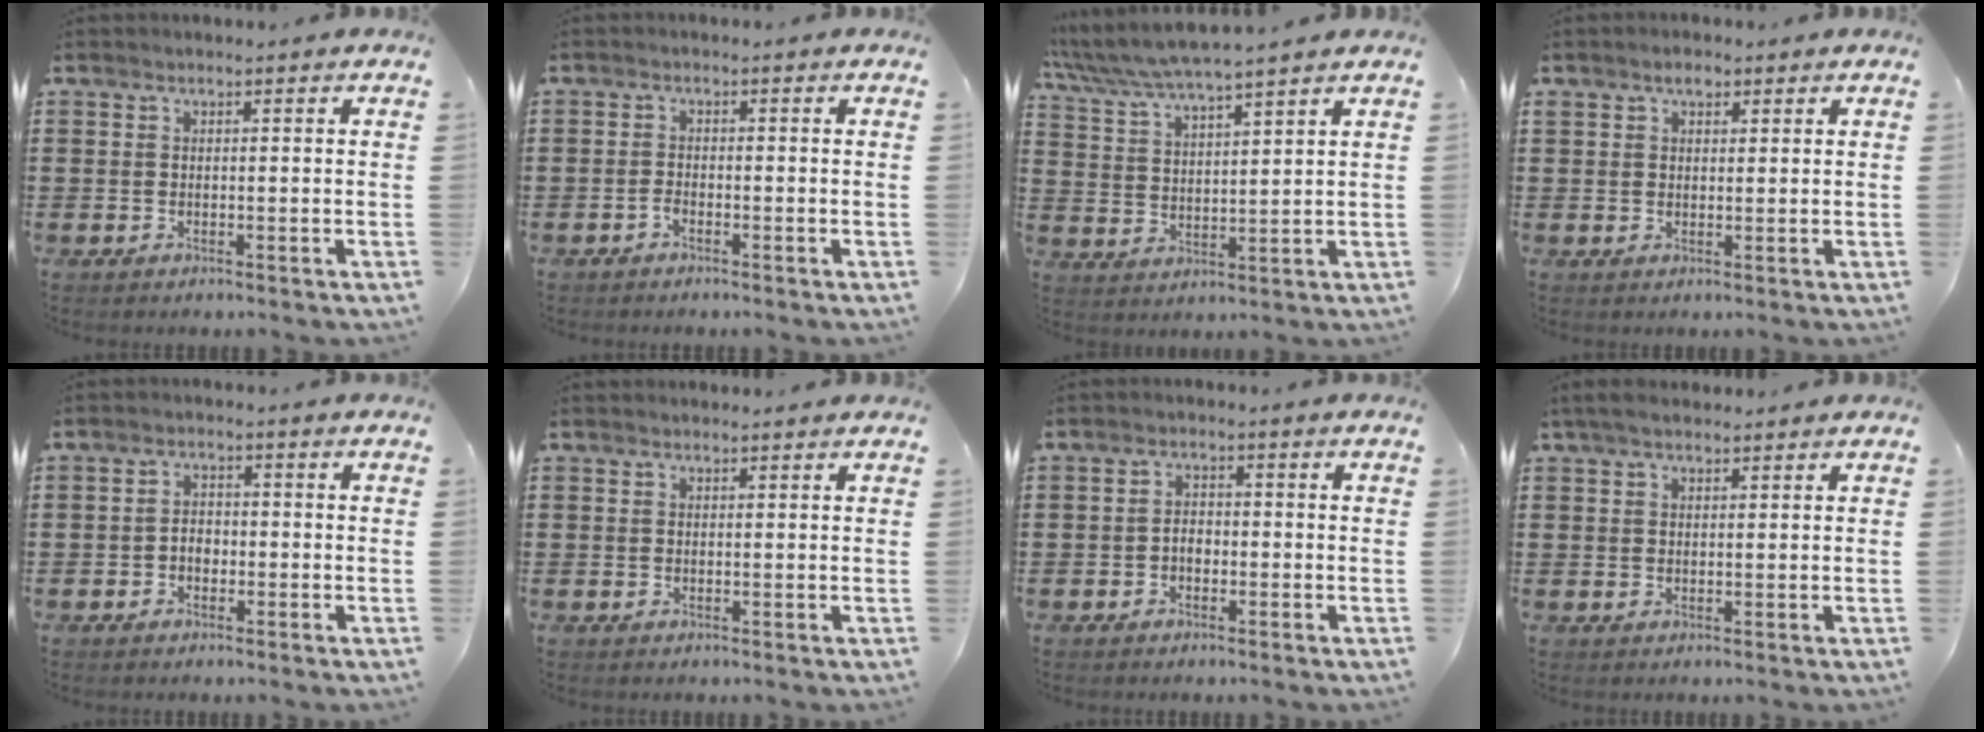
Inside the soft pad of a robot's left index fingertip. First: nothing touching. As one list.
[{"total": 1.0, "force": [-0.8, 0.3, 0.5], "torque": [-0.014, -0.004, -0.015]}, {"total": 4.5, "force": [4.2, -0.4, 1.6], "torque": [-0.049, -0.027, 0.069]}, {"total": 2.3, "force": [1.5, 1.1, 1.4], "torque": [-0.023, 0.001, 0.025]}, {"total": 2.2, "force": [-0.7, 1.5, 1.4], "torque": [-0.030, 0.004, -0.016]}, {"total": 0.7, "force": [0.7, 0.2, 0.1], "torque": [-0.004, 0.000, 0.014]}, {"total": 1.9, "force": [-0.6, 1.2, 1.4], "torque": [-0.029, 0.005, -0.014]}, {"total": 4.6, "force": [3.6, 1.0, 2.7], "torque": [-0.062, 0.000, 0.068]}]